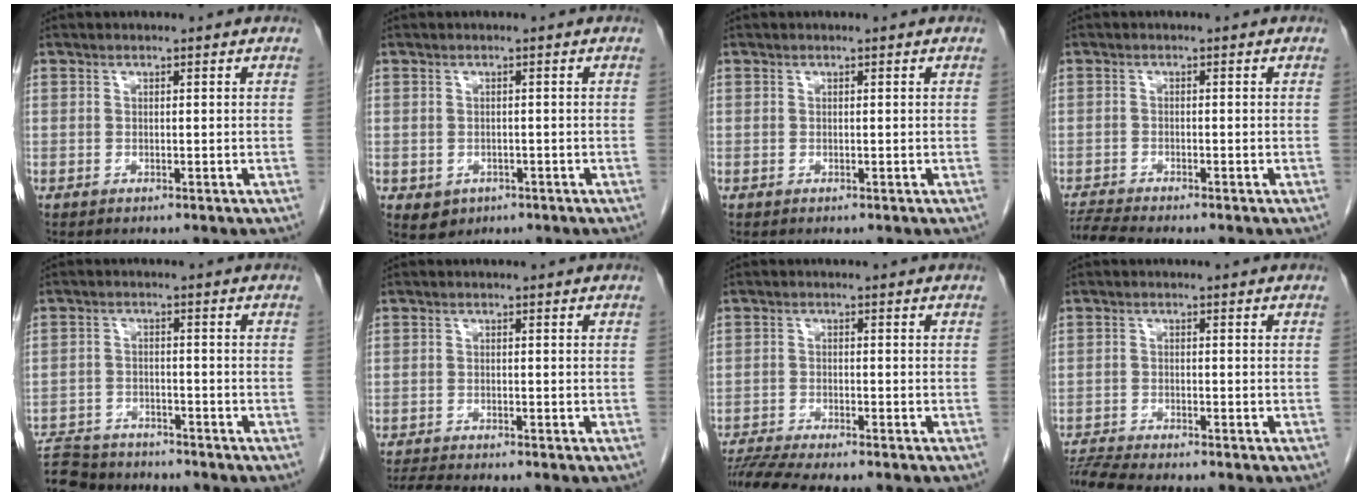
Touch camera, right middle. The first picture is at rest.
{"total": 3.1, "force": [-1.3, 2.6, 1.0], "torque": [-0.015, 0.001, -0.008]}
{"total": 0.0}
{"total": 3.8, "force": [-3.5, -0.9, 0.9], "torque": [-0.022, -0.016, -0.064]}
{"total": 12.0, "force": [-11.0, 3.8, 3.2], "torque": [-0.077, 0.005, -0.167]}
{"total": 4.0, "force": [-3.7, -0.3, 1.4], "torque": [-0.026, -0.015, -0.061]}
{"total": 8.1, "force": [-7.2, -0.1, 3.7], "torque": [-0.060, -0.012, -0.118]}
{"total": 5.9, "force": [-5.6, -0.5, 2.0], "torque": [-0.035, -0.016, -0.096]}